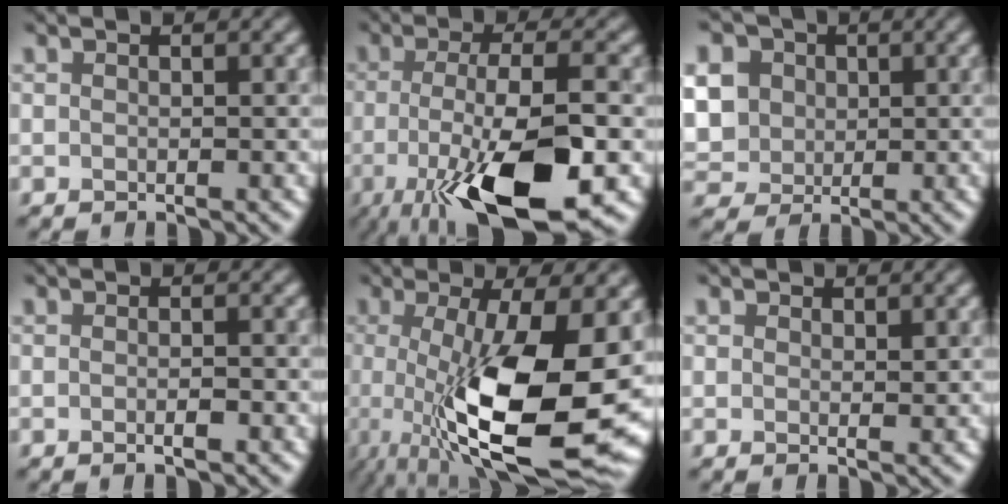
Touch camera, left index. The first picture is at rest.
{"total": 11.7, "force": [-4.9, 3.1, 10.1], "torque": [-0.168, -0.006, -0.070]}
{"total": 6.7, "force": [1.2, 6.2, 2.3], "torque": [-0.067, 0.021, 0.026]}
{"total": 1.1, "force": [-0.8, 0.3, 0.8], "torque": [0.005, -0.007, -0.014]}
{"total": 13.8, "force": [-2.3, 4.3, 12.9], "torque": [-0.202, -0.023, -0.021]}
{"total": 0.0}